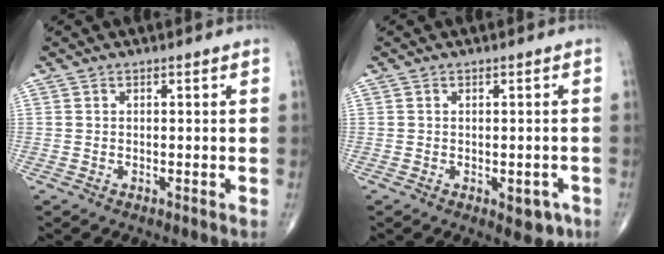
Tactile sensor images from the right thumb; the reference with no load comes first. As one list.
[{"total": 3.9, "force": [-1.5, 2.2, 2.9], "torque": [-0.013, 0.000, -0.014]}]